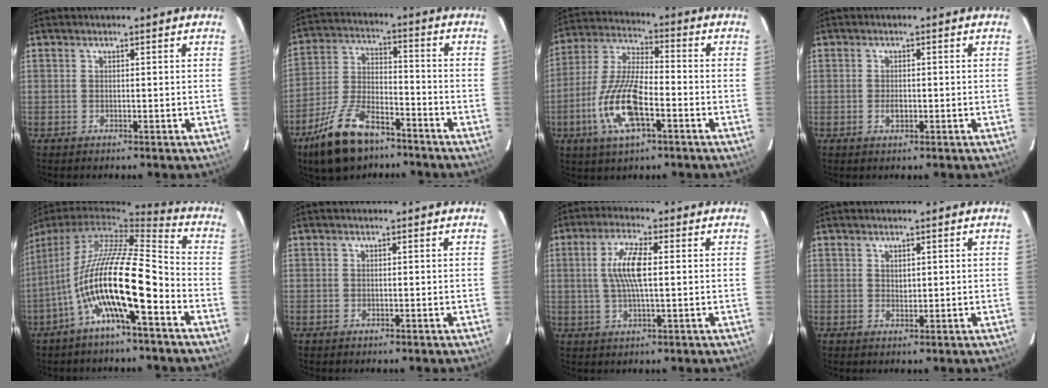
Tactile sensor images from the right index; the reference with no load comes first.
{"total": 15.3, "force": [-10.4, 6.8, 8.9], "torque": [-0.192, -0.007, -0.187]}
{"total": 14.3, "force": [-5.3, 4.8, 12.4], "torque": [-0.267, -0.006, -0.103]}
{"total": 1.6, "force": [-0.4, 1.0, 1.2], "torque": [-0.021, 0.001, -0.007]}
{"total": 15.8, "force": [-6.2, 2.8, 14.2], "torque": [-0.251, -0.015, -0.116]}
{"total": 0.0}
{"total": 7.7, "force": [0.9, 1.8, 7.5], "torque": [-0.146, 0.006, 0.017]}
{"total": 1.1, "force": [0.6, 0.8, 0.5], "torque": [-0.006, 0.003, 0.012]}